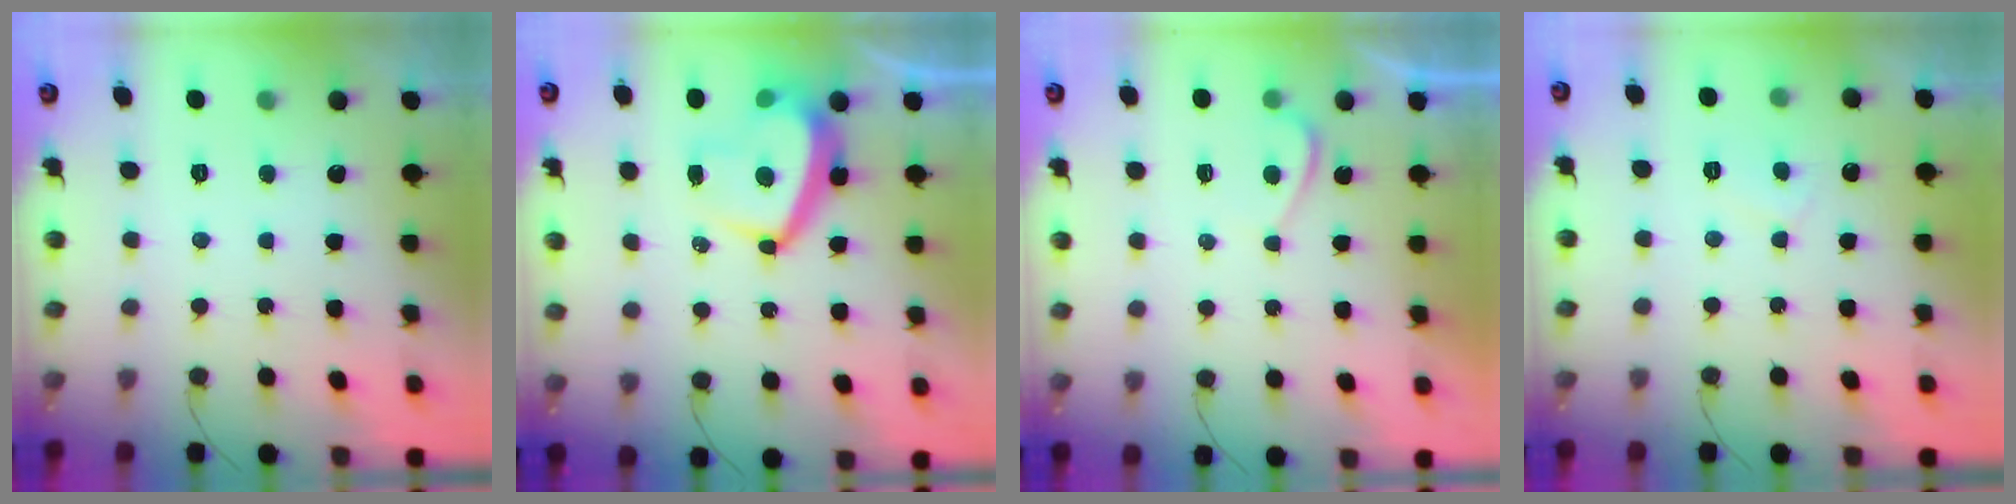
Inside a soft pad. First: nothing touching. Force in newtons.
{"total": 11.1, "press": 11.0, "slide": 1.3}
{"total": 0.6, "press": 0.4, "slide": 0.5}
{"total": 4.9, "press": 4.9, "slide": 0.6}